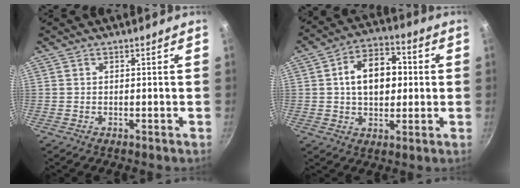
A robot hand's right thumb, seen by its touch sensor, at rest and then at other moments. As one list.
[{"total": 12.7, "force": [1.3, 8.6, 9.3], "torque": [-0.111, 0.020, 0.011]}]